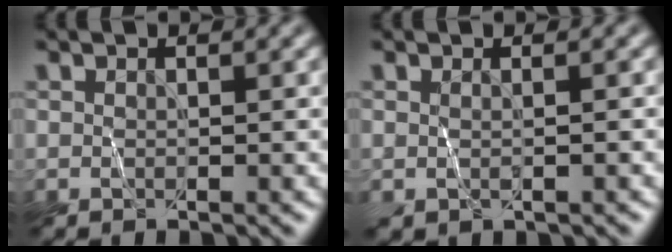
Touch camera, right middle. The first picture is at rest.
{"total": 0.7, "force": [0.1, 0.3, 0.6], "torque": [-0.011, 0.000, -0.001]}